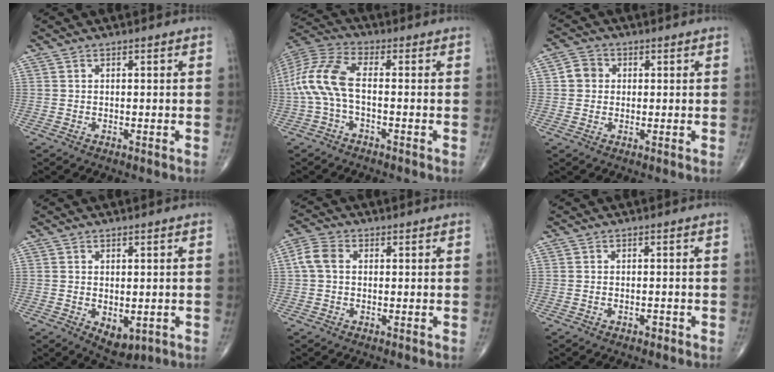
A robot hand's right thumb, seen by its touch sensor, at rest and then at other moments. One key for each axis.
{"total": 10.8, "fx": -1.2, "fy": 4.6, "fz": 9.6, "tx": -0.225, "ty": 0.032, "tz": -0.032}
{"total": 3.9, "fx": 0.4, "fy": 3.6, "fz": 1.5, "tx": -0.013, "ty": 0.006, "tz": 0.000}
{"total": 5.1, "fx": -1.2, "fy": 3.0, "fz": 3.9, "tx": -0.050, "ty": -0.008, "tz": -0.003}
{"total": 4.5, "fx": 0.4, "fy": 3.2, "fz": 3.2, "tx": -0.071, "ty": 0.014, "tz": 0.002}
{"total": 1.0, "fx": -0.6, "fy": 0.5, "fz": 0.5, "tx": -0.010, "ty": 0.006, "tz": -0.008}